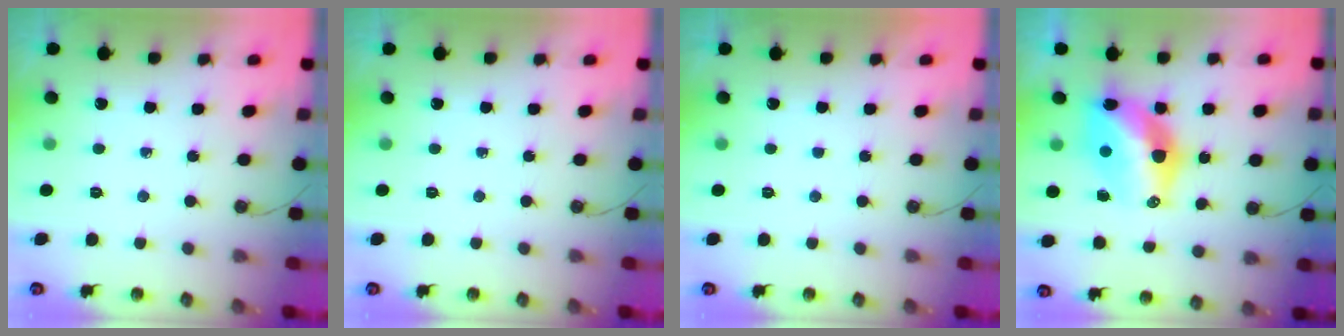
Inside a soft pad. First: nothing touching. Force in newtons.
{"total": 0.0}
{"total": 0.0}
{"total": 15.0, "press": 14.2, "slide": 4.6}